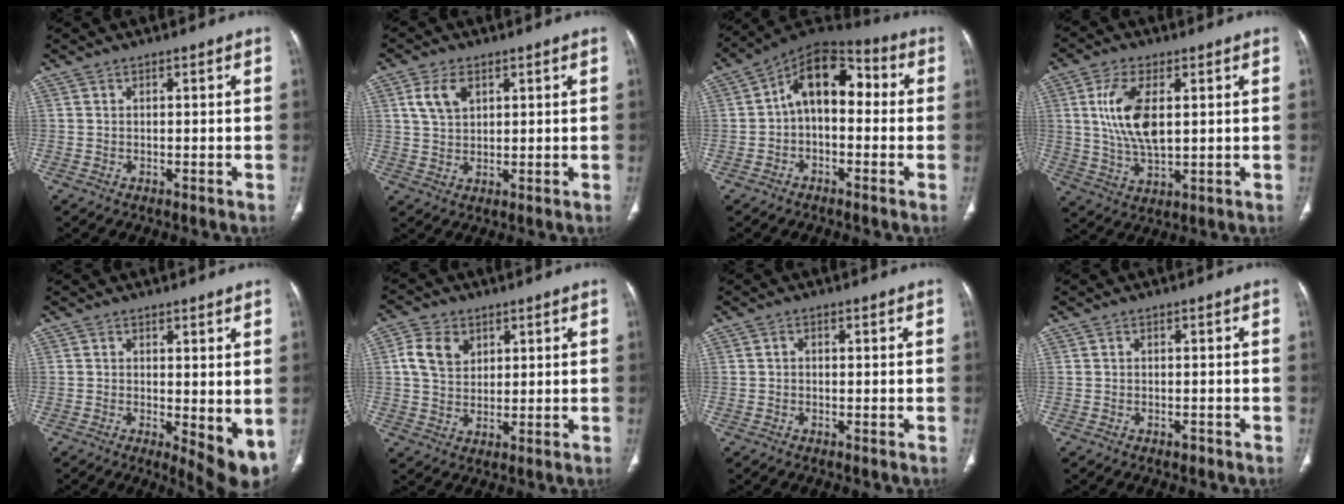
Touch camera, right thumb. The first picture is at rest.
{"total": 5.6, "force": [2.3, 3.5, 3.7], "torque": [-0.065, -0.005, 0.048]}
{"total": 11.8, "force": [0.2, 7.6, 9.1], "torque": [-0.106, 0.043, -0.015]}
{"total": 11.1, "force": [2.2, 5.4, 9.5], "torque": [-0.190, -0.010, 0.046]}
{"total": 7.4, "force": [-0.6, 2.7, 6.8], "torque": [-0.089, -0.020, -0.004]}
{"total": 7.0, "force": [2.5, 5.2, 3.9], "torque": [-0.059, -0.004, 0.046]}
{"total": 0.7, "force": [-0.1, 0.6, 0.5], "torque": [-0.004, 0.002, -0.007]}
{"total": 0.9, "force": [-0.6, 0.5, 0.3], "torque": [-0.003, 0.001, -0.011]}